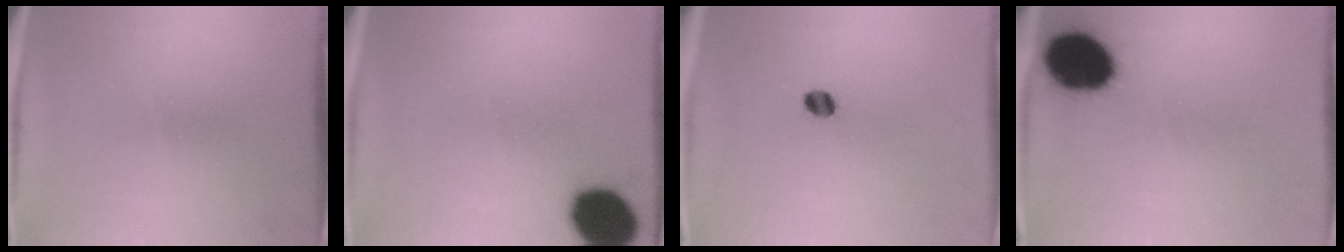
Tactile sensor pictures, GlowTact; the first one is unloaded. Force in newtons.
{"total": 14.4}
{"total": 2.8}
{"total": 15.2}